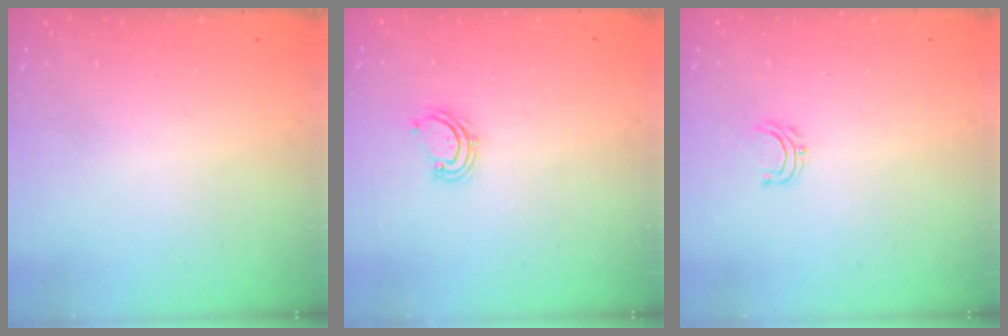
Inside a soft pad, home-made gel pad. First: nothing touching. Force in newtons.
{"total": 2.9, "press": 2.9, "slide": 0.4}
{"total": 4.0, "press": 4.0, "slide": 0.3}